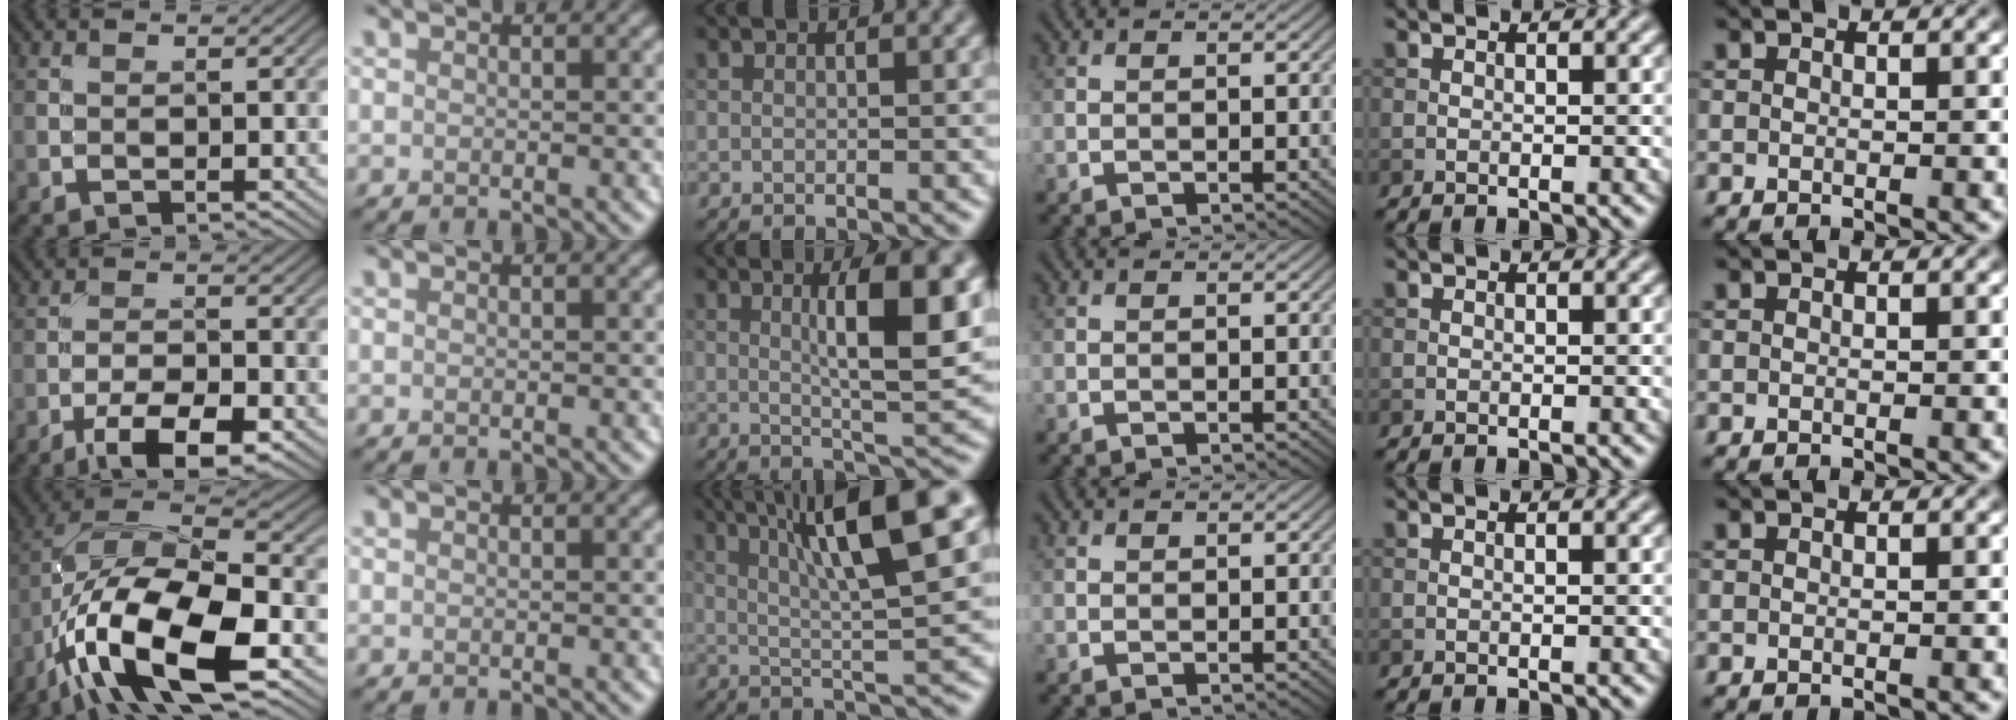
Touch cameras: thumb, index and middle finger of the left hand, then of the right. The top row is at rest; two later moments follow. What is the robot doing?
{"motion": "unscrew", "object": "medicine bottle"}